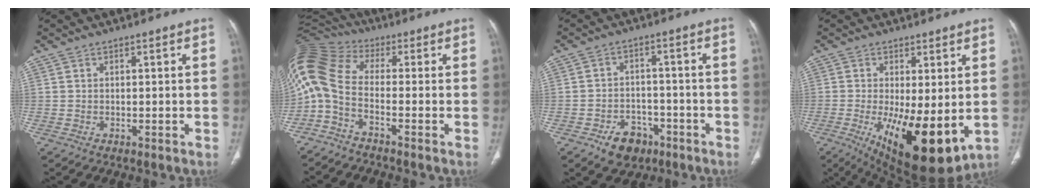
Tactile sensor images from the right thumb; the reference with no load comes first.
{"total": 12.1, "force": [-2.8, 6.1, 10.1], "torque": [-0.223, 0.060, -0.070]}
{"total": 7.4, "force": [-4.3, 5.2, 3.0], "torque": [-0.021, 0.031, -0.060]}
{"total": 15.8, "force": [-3.2, 5.7, 14.3], "torque": [-0.224, -0.035, -0.029]}